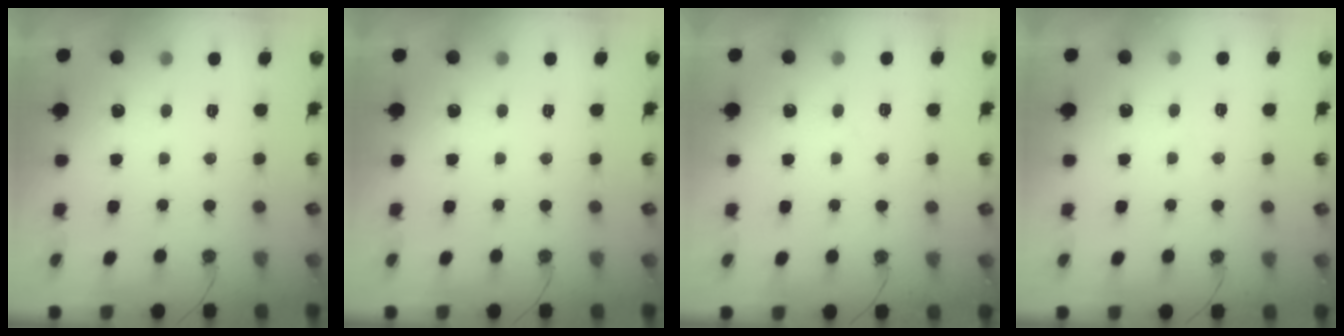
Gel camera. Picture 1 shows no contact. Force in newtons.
{"total": 0.0}
{"total": 6.6, "press": 6.5, "slide": 0.8}
{"total": 4.1, "press": 4.1, "slide": 0.6}